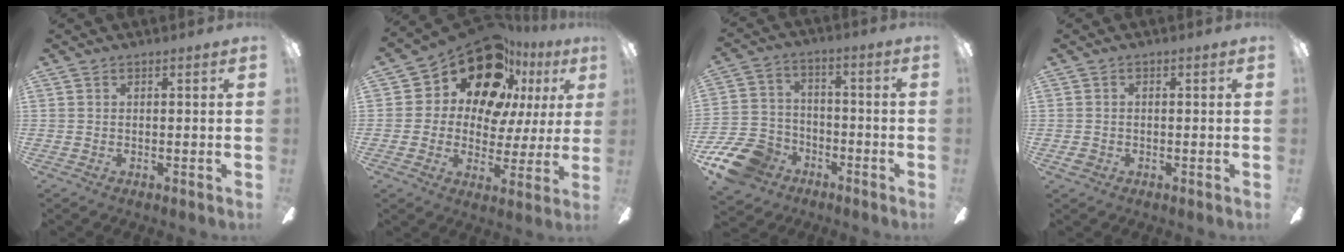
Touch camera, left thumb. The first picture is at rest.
{"total": 20.2, "force": [12.4, 11.4, 11.2], "torque": [-0.183, -0.080, 0.216]}
{"total": 13.9, "force": [-8.4, 9.3, 6.1], "torque": [-0.136, 0.059, -0.148]}
{"total": 1.5, "force": [-0.7, 1.3, 0.5], "torque": [-0.008, 0.006, -0.015]}